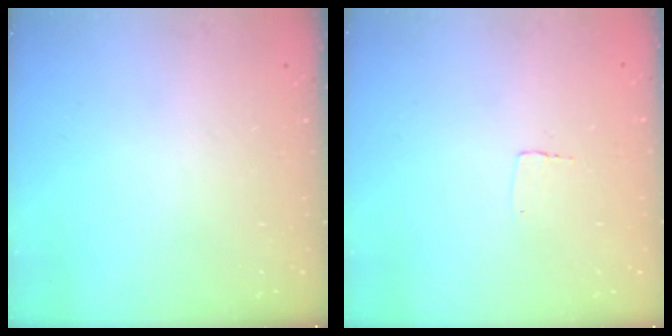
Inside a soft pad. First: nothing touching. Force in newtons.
{"total": 2.3, "press": 2.3, "slide": 0.1}